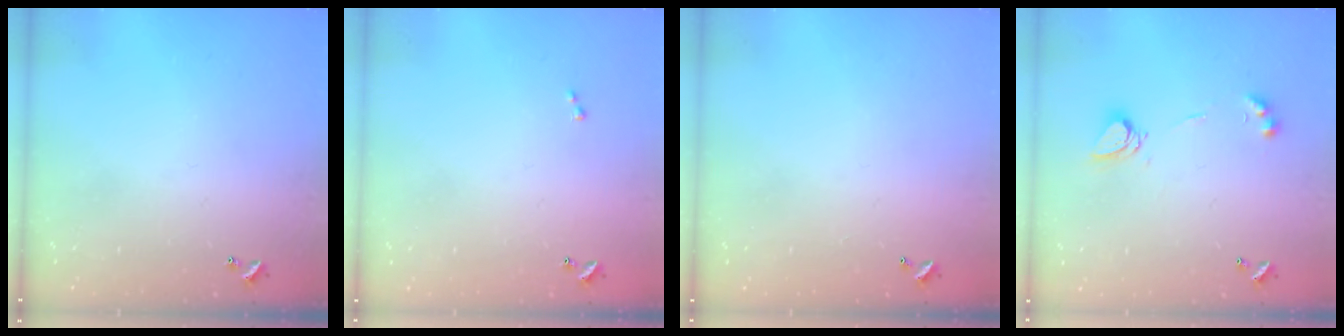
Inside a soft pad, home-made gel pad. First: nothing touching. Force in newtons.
{"total": 0.5, "press": 0.3, "slide": 0.4}
{"total": 2.8, "press": 2.8, "slide": 0.1}
{"total": 6.0, "press": 6.0, "slide": 0.4}